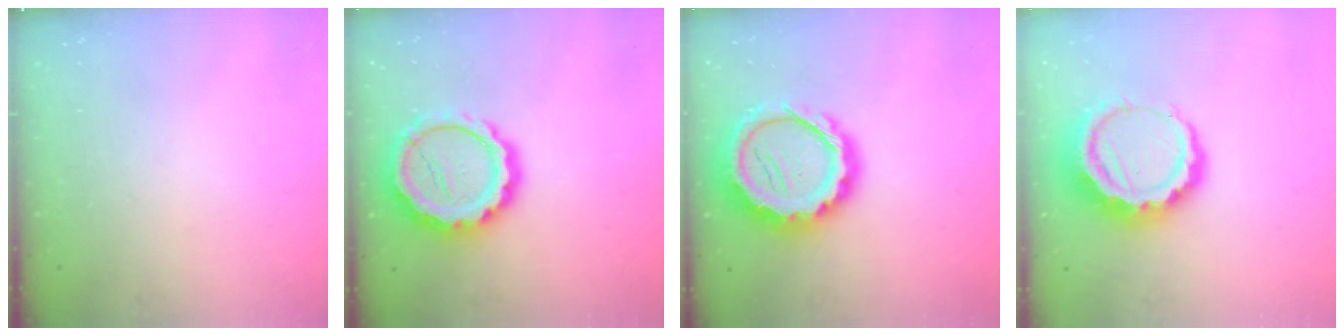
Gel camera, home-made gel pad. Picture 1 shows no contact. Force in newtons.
{"total": 14.9, "press": 14.5, "slide": 3.1}
{"total": 18.4, "press": 18.1, "slide": 3.6}
{"total": 11.6, "press": 11.4, "slide": 2.4}